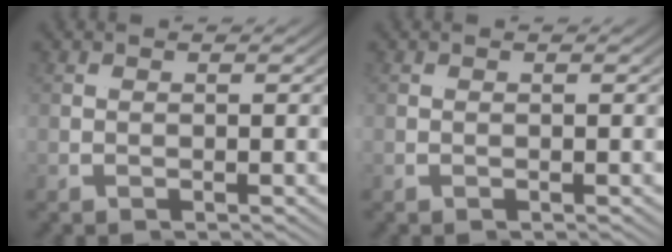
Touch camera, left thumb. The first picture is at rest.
{"total": 0.0}